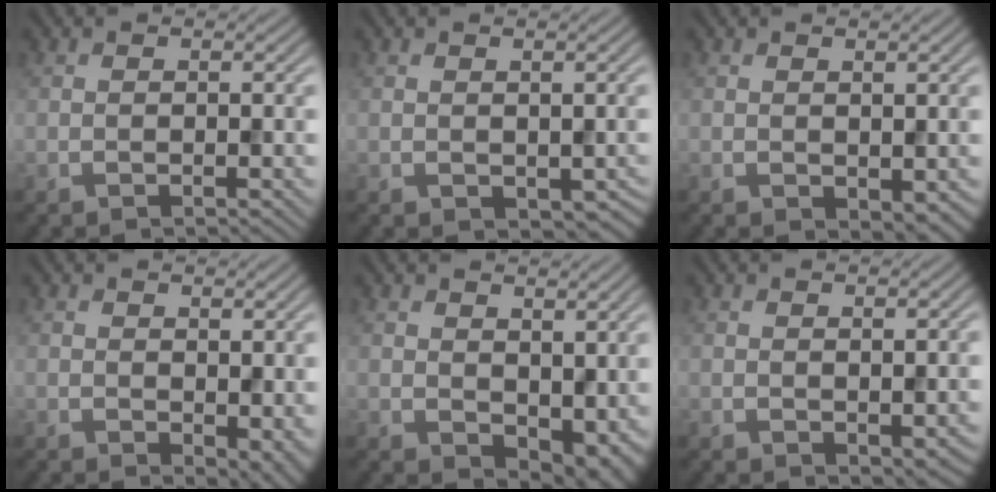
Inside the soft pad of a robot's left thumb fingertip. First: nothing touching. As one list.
[{"total": 1.7, "force": [0.1, 1.2, 1.2], "torque": [-0.022, -0.010, 0.010]}, {"total": 1.5, "force": [0.1, 1.0, 1.1], "torque": [-0.019, -0.006, 0.007]}, {"total": 4.3, "force": [-0.3, 2.7, 3.3], "torque": [-0.051, -0.017, 0.005]}, {"total": 6.2, "force": [1.6, 4.1, 4.3], "torque": [-0.077, -0.021, 0.038]}, {"total": 1.5, "force": [-0.1, 0.9, 1.2], "torque": [-0.019, -0.006, 0.004]}]